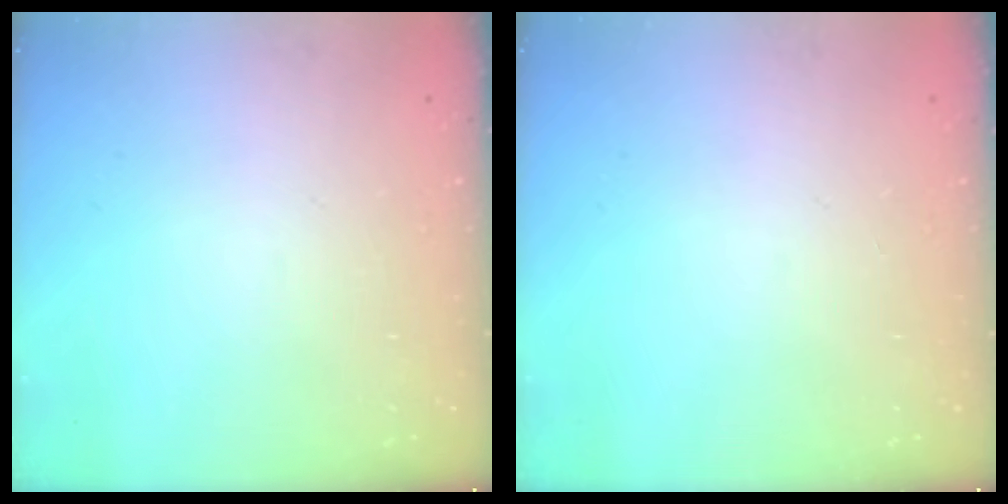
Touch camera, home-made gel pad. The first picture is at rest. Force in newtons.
{"total": 0.0}